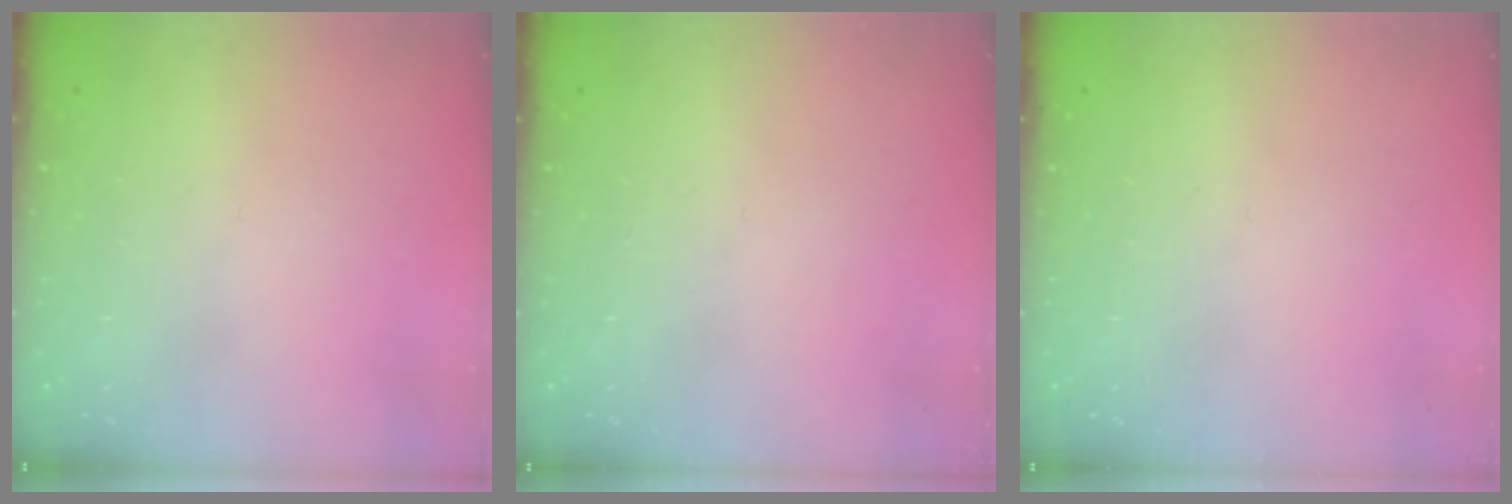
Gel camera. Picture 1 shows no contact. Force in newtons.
{"total": 0.0}
{"total": 0.0}